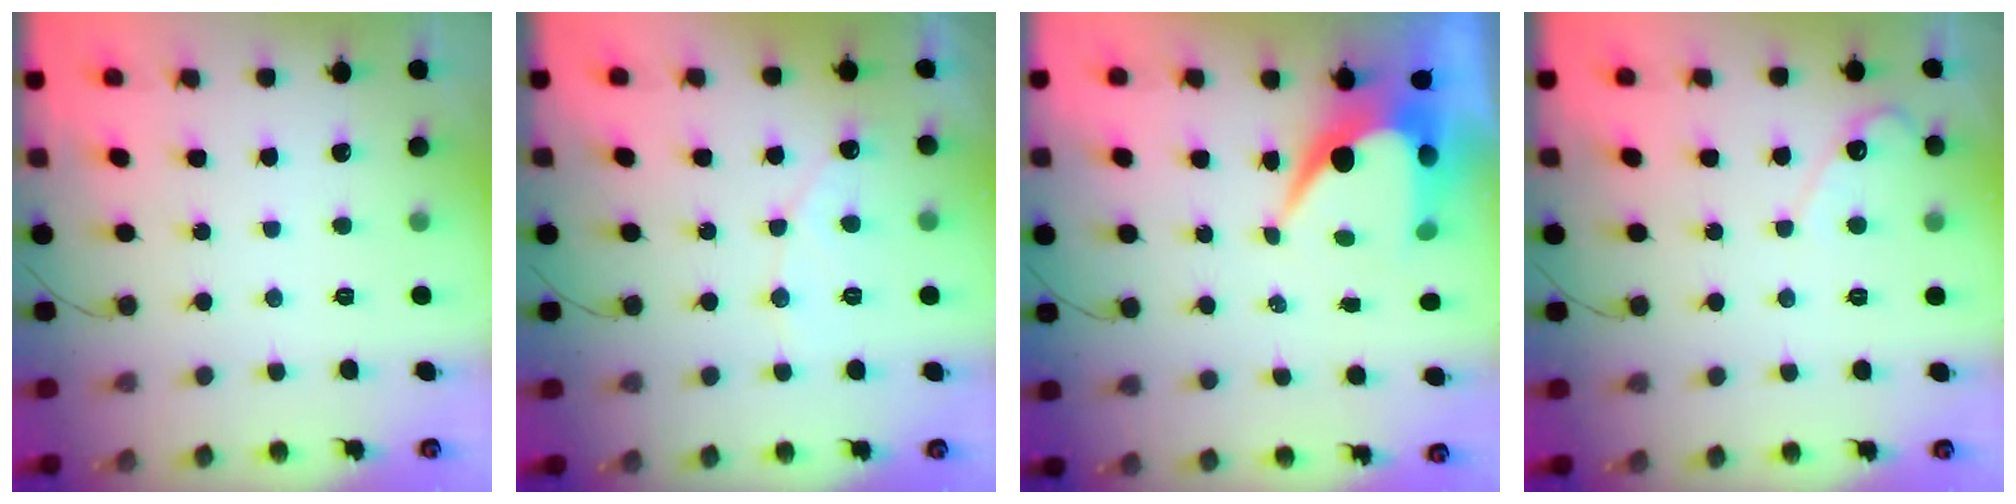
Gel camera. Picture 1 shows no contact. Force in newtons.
{"total": 5.6, "press": 5.6, "slide": 0.3}
{"total": 9.1, "press": 9.1, "slide": 0.9}
{"total": 3.4, "press": 3.4, "slide": 0.3}